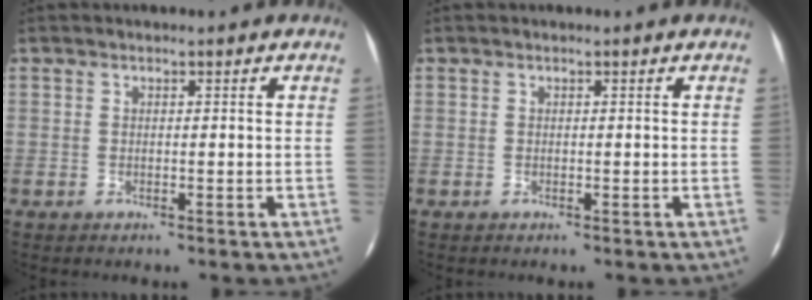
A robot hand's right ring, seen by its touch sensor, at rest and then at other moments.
{"total": 0.0}